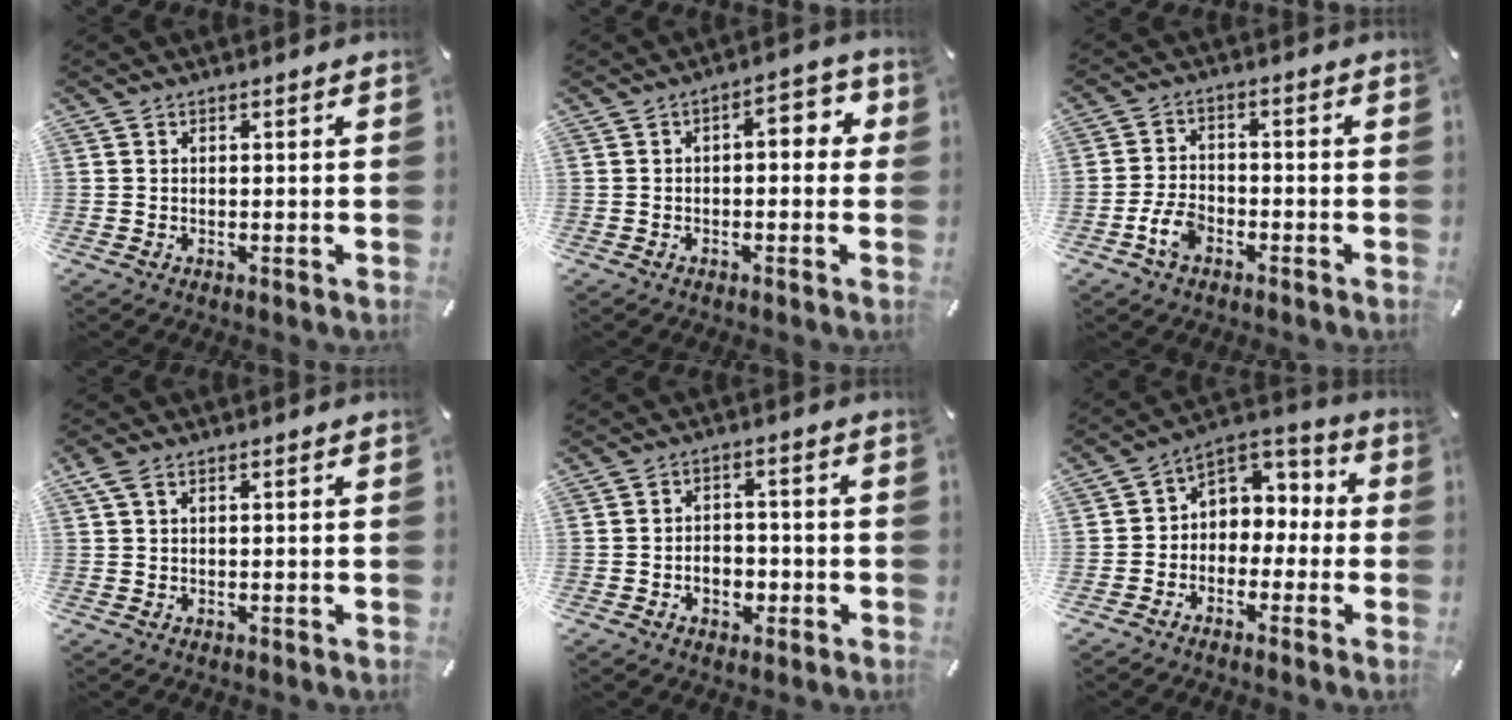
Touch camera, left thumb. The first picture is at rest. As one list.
[{"total": 5.0, "force": [-0.6, 2.8, 4.1], "torque": [-0.057, 0.007, -0.022]}, {"total": 6.1, "force": [-3.1, 4.0, 3.3], "torque": [-0.069, 0.014, -0.057]}, {"total": 2.2, "force": [0.7, 1.0, 1.8], "torque": [-0.038, 0.003, 0.011]}, {"total": 4.9, "force": [-1.6, 4.0, 2.4], "torque": [-0.043, 0.010, -0.028]}, {"total": 6.0, "force": [-0.6, 5.9, 0.8], "torque": [-0.017, 0.002, -0.009]}]